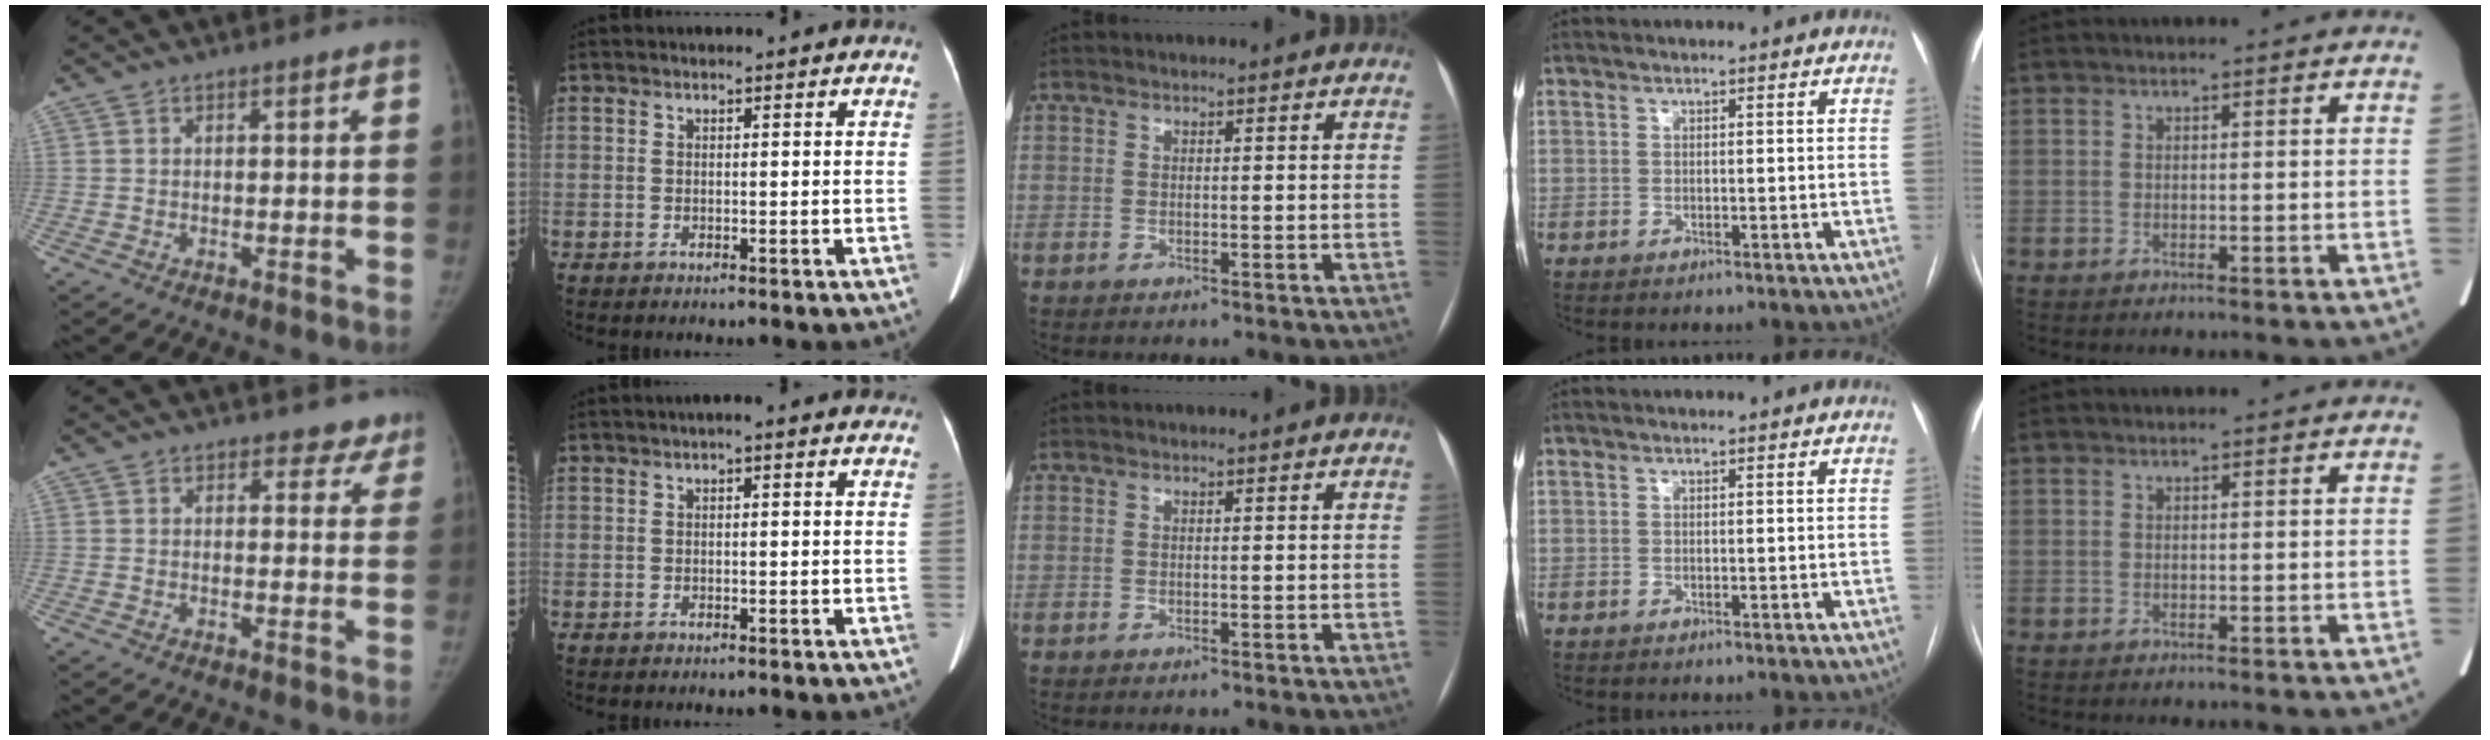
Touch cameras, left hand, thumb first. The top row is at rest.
{"thumb": {"total": 4.0, "force": [3.1, 2.5, 0.2], "torque": [0.030, -0.017, 0.021]}, "index": {"total": 1.5, "force": [0.6, 0.4, 1.3], "torque": [-0.015, 0.009, 0.000]}}